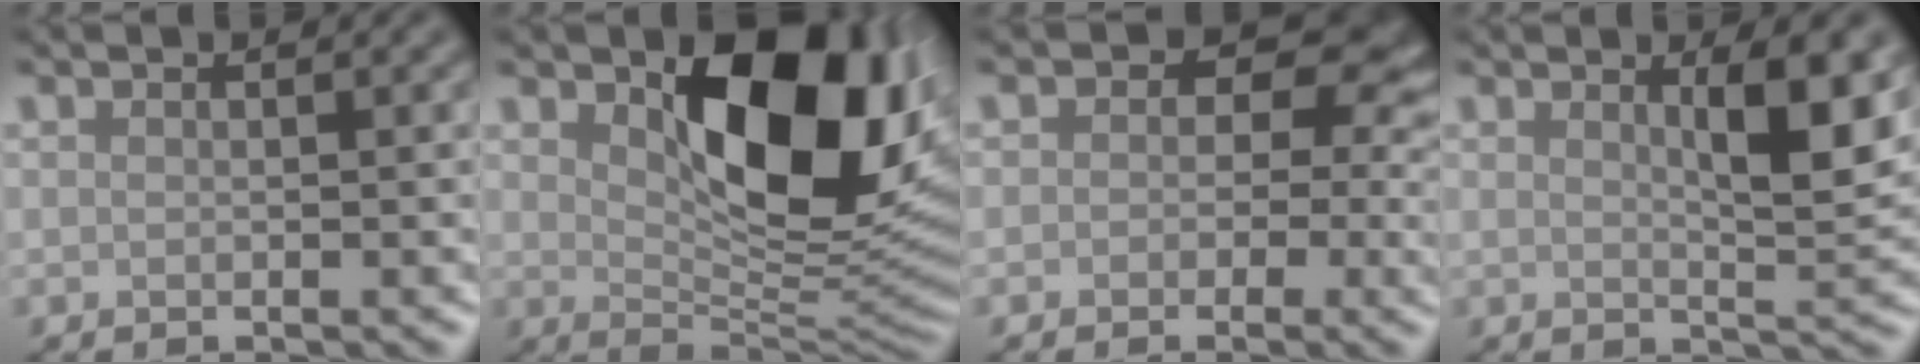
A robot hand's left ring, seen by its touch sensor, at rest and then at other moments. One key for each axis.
{"total": 11.5, "fx": 3.2, "fy": 5.7, "fz": 9.5, "tx": -0.133, "ty": -0.007, "tz": 0.056}
{"total": 6.5, "fx": 0.9, "fy": 5.0, "fz": 4.1, "tx": -0.009, "ty": 0.017, "tz": -0.009}
{"total": 4.7, "fx": 1.7, "fy": 1.0, "fz": 4.2, "tx": -0.062, "ty": -0.008, "tz": 0.029}